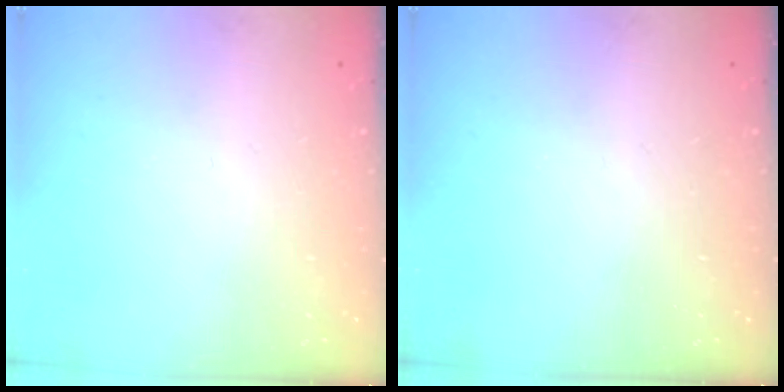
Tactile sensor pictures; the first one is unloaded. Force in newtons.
{"total": 0.0}